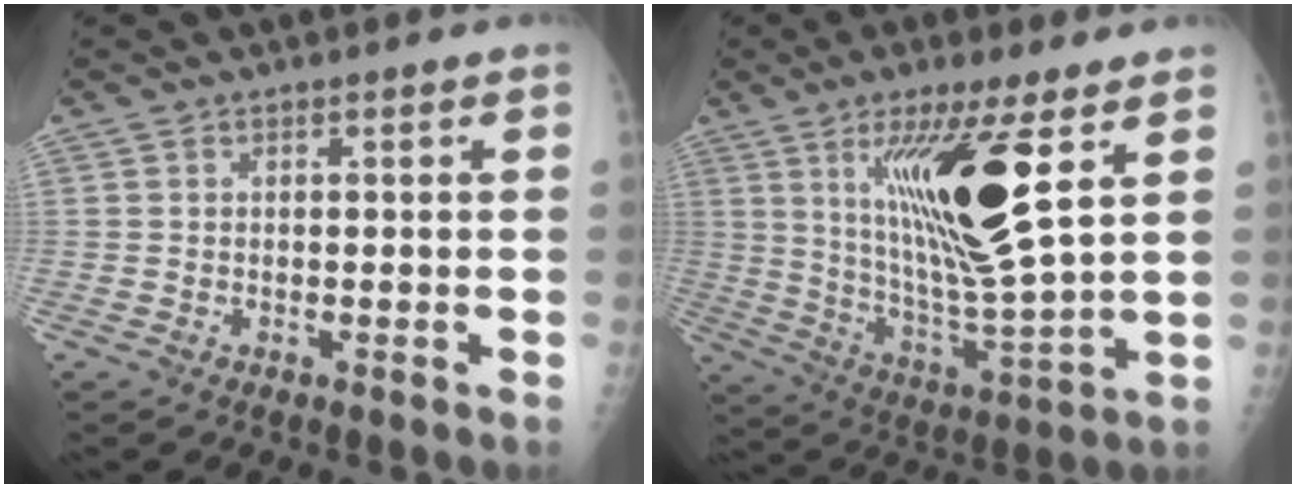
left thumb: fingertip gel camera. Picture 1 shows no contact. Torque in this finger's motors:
{"motor_torque": [2.23, 2.78, 2.07, -0.51, 0.52]}